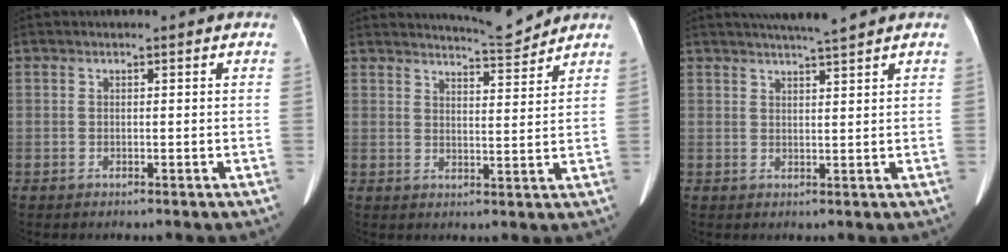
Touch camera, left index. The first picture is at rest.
{"total": 5.9, "force": [5.8, -0.5, 0.8], "torque": [-0.022, -0.013, 0.087]}
{"total": 5.8, "force": [5.0, -0.6, 2.8], "torque": [-0.047, 0.011, 0.077]}